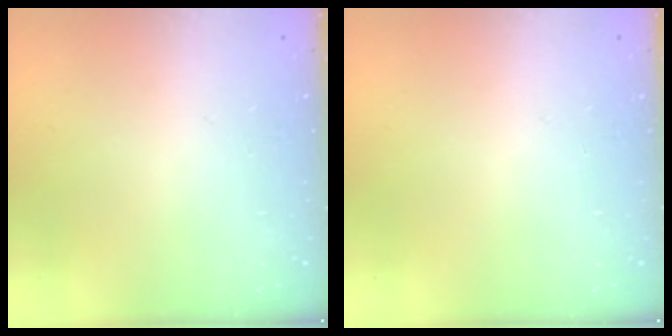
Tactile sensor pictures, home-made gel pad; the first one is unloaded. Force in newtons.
{"total": 0.0}